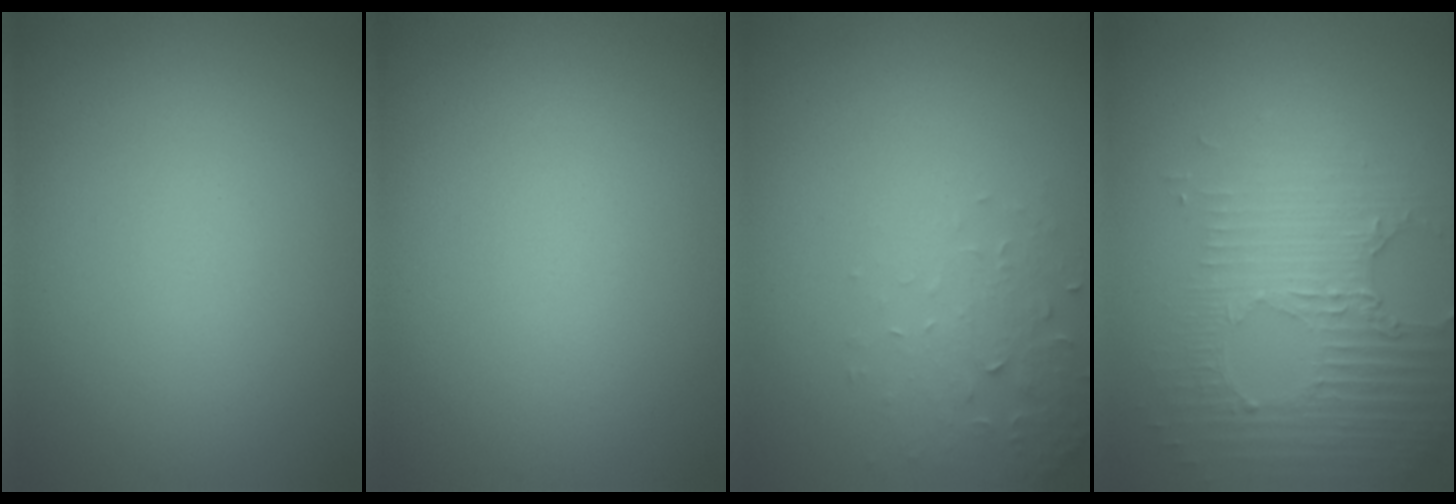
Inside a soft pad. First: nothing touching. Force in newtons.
{"total": 0.0}
{"total": 2.2, "press": 2.2, "slide": 0.4}
{"total": 3.5, "press": 3.3, "slide": 1.2}